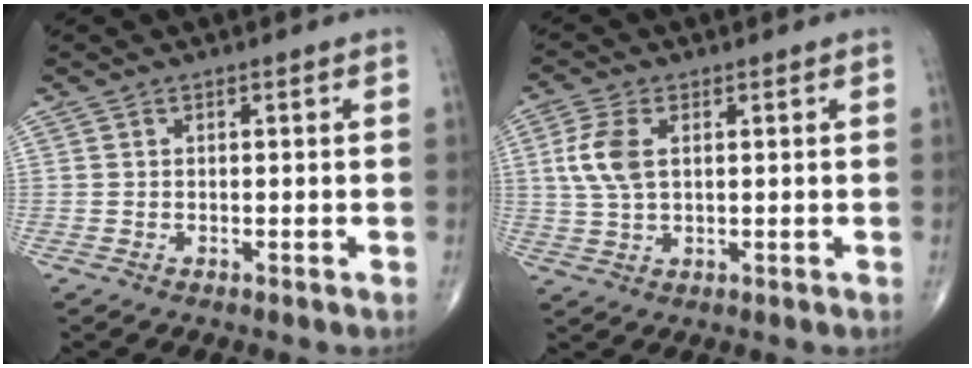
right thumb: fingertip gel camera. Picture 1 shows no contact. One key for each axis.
{"total": 6.6, "fx": 1.5, "fy": 3.6, "fz": 5.3, "tx": -0.126, "ty": 0.004, "tz": 0.030}